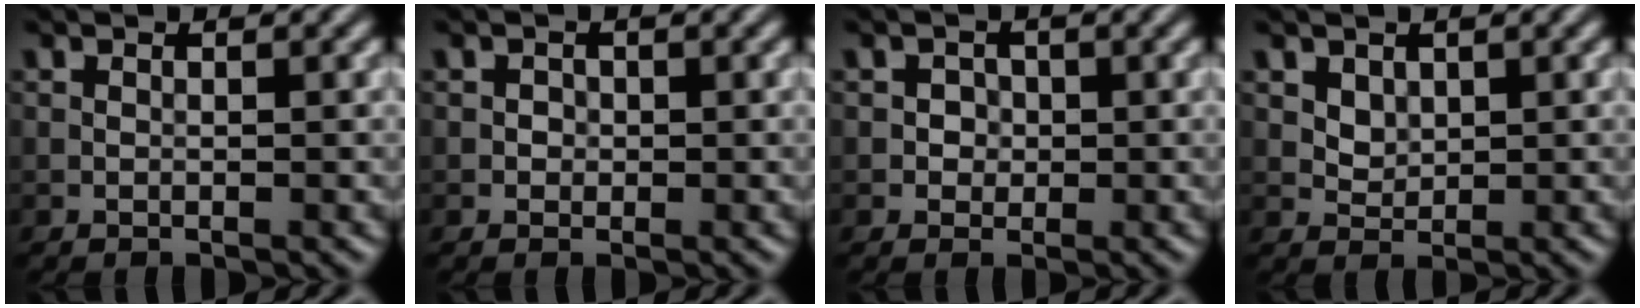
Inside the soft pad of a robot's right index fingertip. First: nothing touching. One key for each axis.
{"total": 0.8, "fx": 0.0, "fy": 0.7, "fz": 0.2, "tx": 0.002, "ty": -0.002, "tz": -0.002}
{"total": 1.3, "fx": 0.0, "fy": 1.2, "fz": 0.4, "tx": 0.010, "ty": 0.002, "tz": -0.002}
{"total": 1.5, "fx": 0.7, "fy": 1.2, "fz": 0.7, "tx": -0.012, "ty": -0.008, "tz": 0.021}